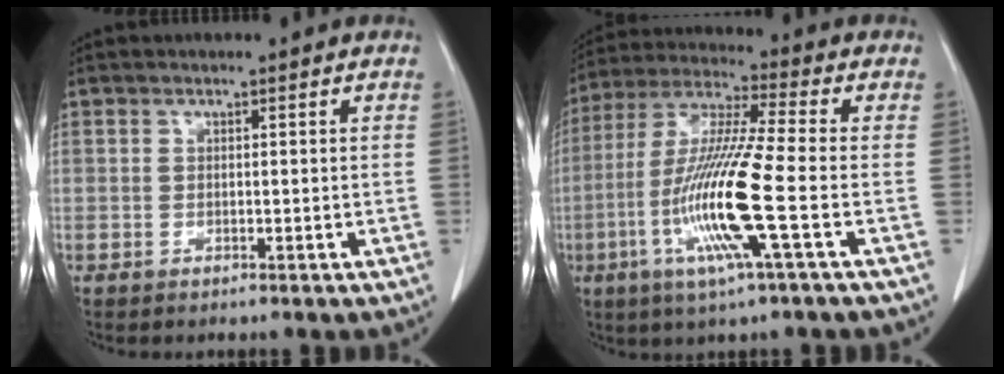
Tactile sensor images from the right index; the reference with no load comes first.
{"total": 14.7, "force": [-4.1, -0.6, 14.1], "torque": [-0.292, -0.016, -0.088]}